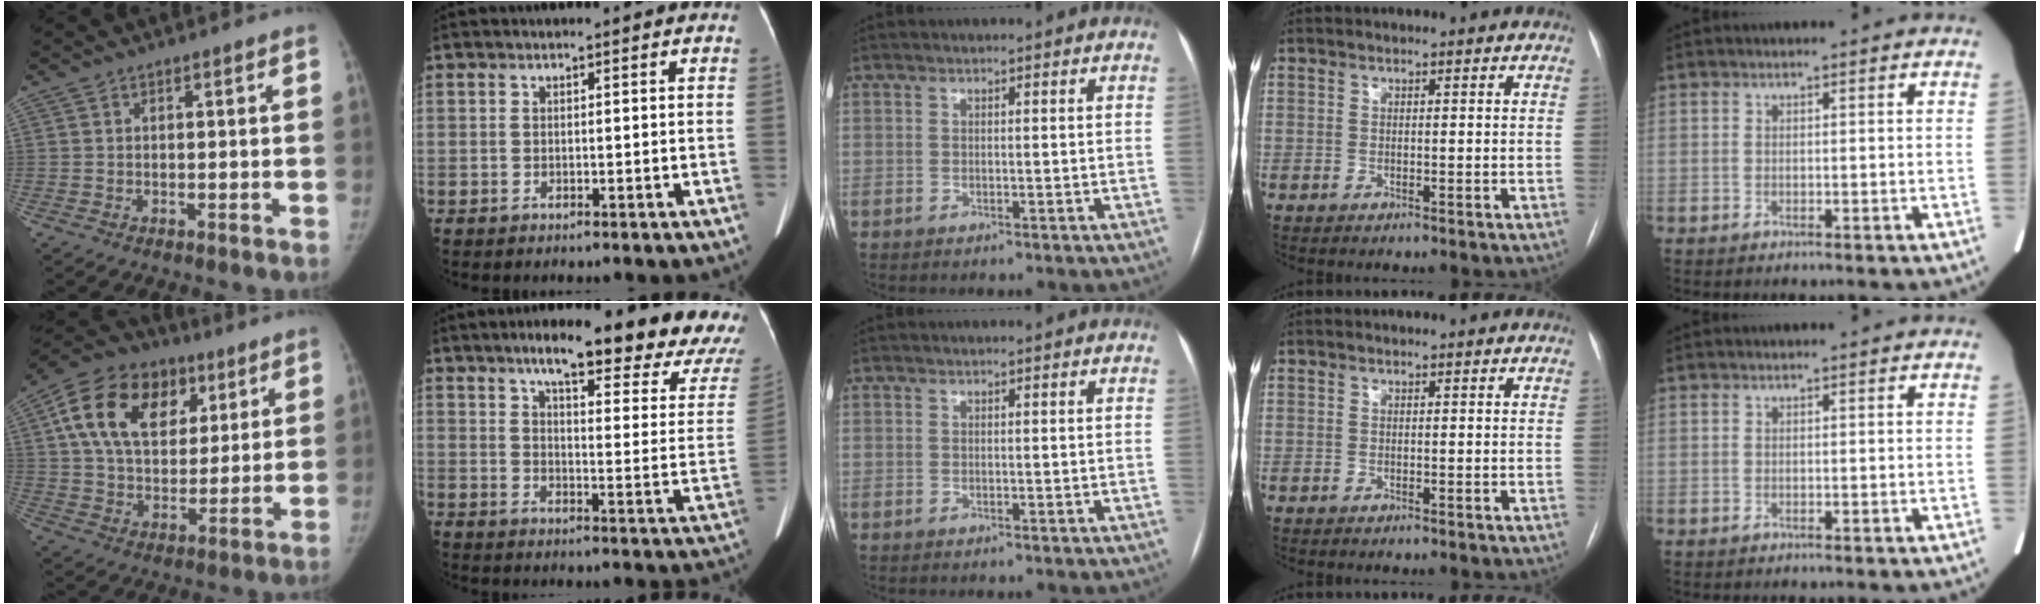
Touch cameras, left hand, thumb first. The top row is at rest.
{"thumb": {"total": 20.4, "force": [7.4, 13.9, 13.0], "torque": [-0.210, 0.005, 0.122]}, "index": {"total": 22.8, "force": [18.5, 4.0, 12.6], "torque": [-0.154, -0.038, 0.216]}}